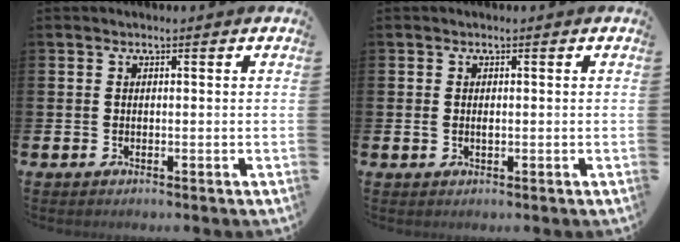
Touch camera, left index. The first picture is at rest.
{"total": 0.9, "force": [0.1, 0.5, 0.8], "torque": [-0.012, 0.004, -0.001]}